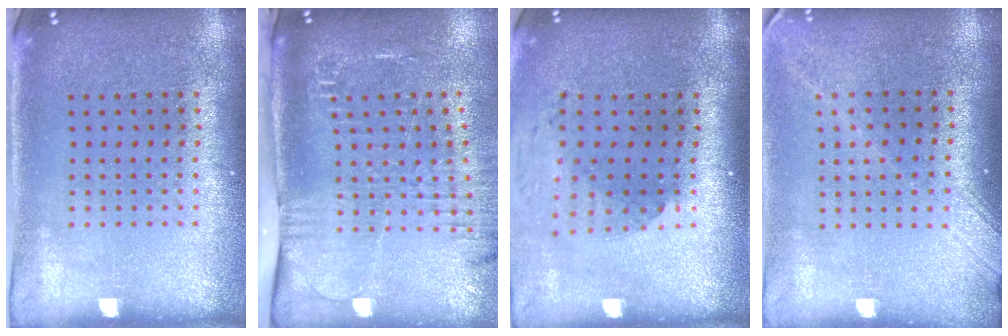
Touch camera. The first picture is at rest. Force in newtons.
{"total": 2.5, "press": 2.1, "slide": 1.3}
{"total": 1.8, "press": 1.4, "slide": 1.1}
{"total": 1.7, "press": 1.3, "slide": 1.1}